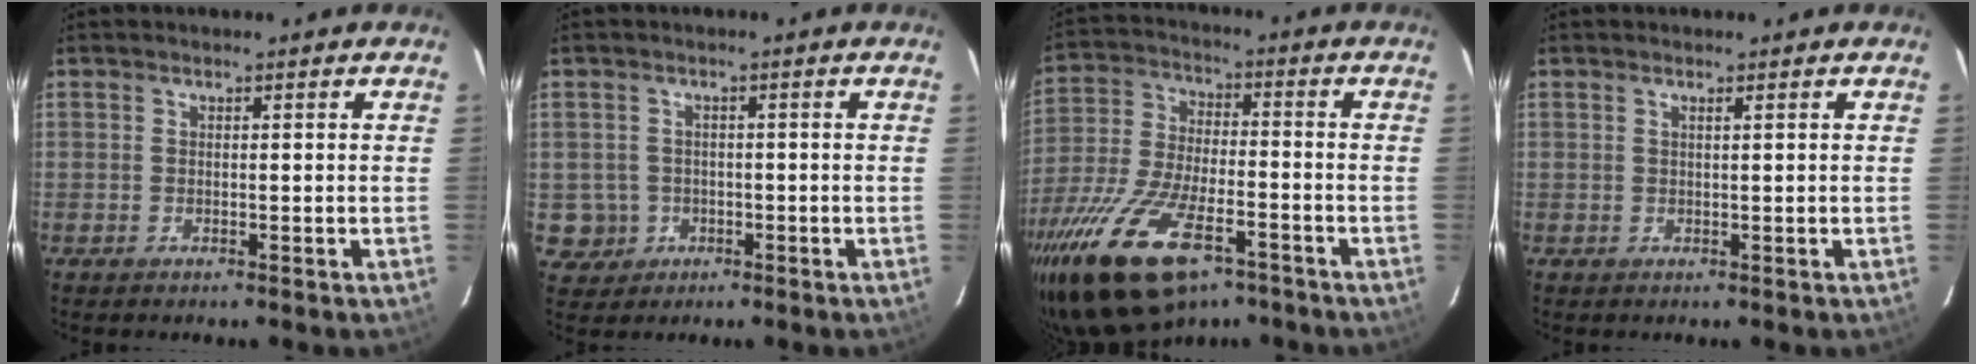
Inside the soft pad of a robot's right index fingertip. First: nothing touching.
{"total": 4.9, "force": [-1.0, 4.8, 0.3], "torque": [-0.014, 0.017, -0.006]}
{"total": 20.2, "force": [-12.5, 8.3, 13.6], "torque": [-0.286, -0.046, -0.221]}
{"total": 0.6, "force": [0.3, -0.2, 0.4], "torque": [-0.009, 0.000, 0.004]}